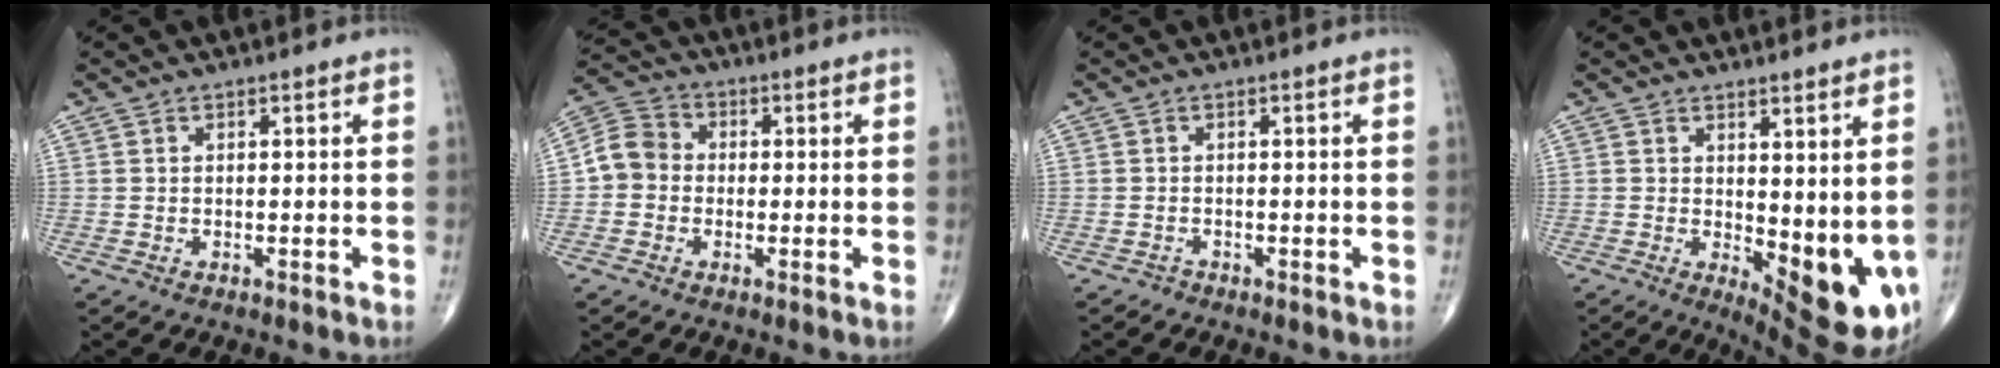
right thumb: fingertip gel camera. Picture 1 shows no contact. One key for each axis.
{"total": 6.7, "fx": -0.7, "fy": 6.0, "fz": 2.9, "tx": -0.040, "ty": 0.025, "tz": -0.029}
{"total": 0.6, "fx": -0.5, "fy": 0.3, "fz": -0.2, "tx": 0.003, "ty": 0.000, "tz": -0.013}
{"total": 10.6, "fx": 0.6, "fy": 4.3, "fz": 9.6, "tx": -0.116, "ty": -0.028, "tz": 0.022}